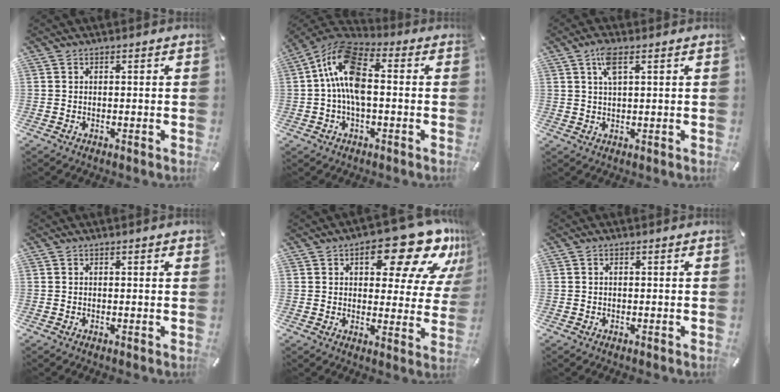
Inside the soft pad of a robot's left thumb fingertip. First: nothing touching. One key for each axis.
{"total": 13.2, "fx": 0.4, "fy": 7.1, "fz": 11.0, "tx": -0.231, "ty": 0.003, "tz": 0.010}
{"total": 4.6, "fx": 2.2, "fy": 1.4, "fz": 3.8, "tx": -0.084, "ty": 0.006, "tz": 0.037}
{"total": 0.5, "fx": 0.2, "fy": 0.1, "fz": 0.4, "tx": 0.001, "ty": -0.001, "tz": 0.001}
{"total": 18.9, "fx": 11.1, "fy": 8.3, "fz": 12.8, "tx": -0.157, "ty": -0.067, "tz": 0.177}
{"total": 0.6, "fx": 0.1, "fy": 0.4, "fz": 0.5, "tx": -0.009, "ty": 0.003, "tz": 0.000}